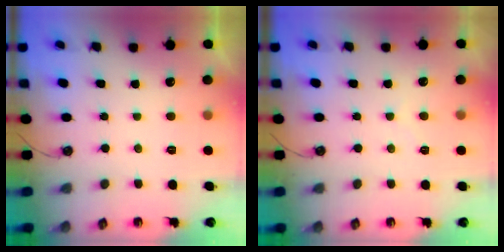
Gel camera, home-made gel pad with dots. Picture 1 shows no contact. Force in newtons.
{"total": 2.8, "press": 2.8, "slide": 0.5}